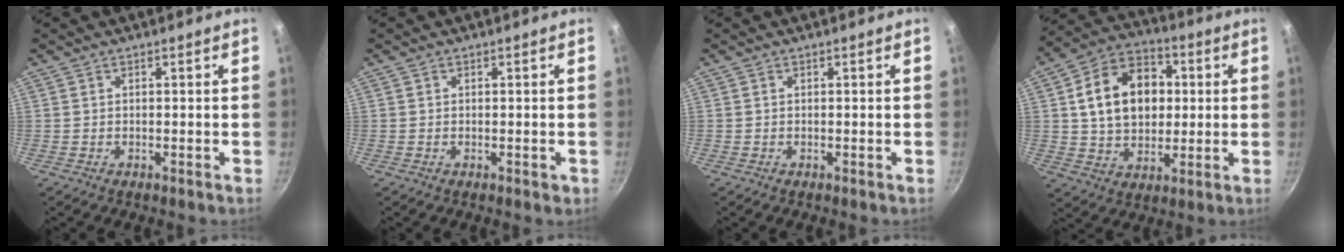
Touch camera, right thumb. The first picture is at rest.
{"total": 1.0, "force": [-0.2, 0.6, 0.8], "torque": [-0.007, 0.001, -0.003]}
{"total": 0.0}
{"total": 16.8, "force": [2.6, 12.3, 11.2], "torque": [-0.152, 0.017, 0.039]}